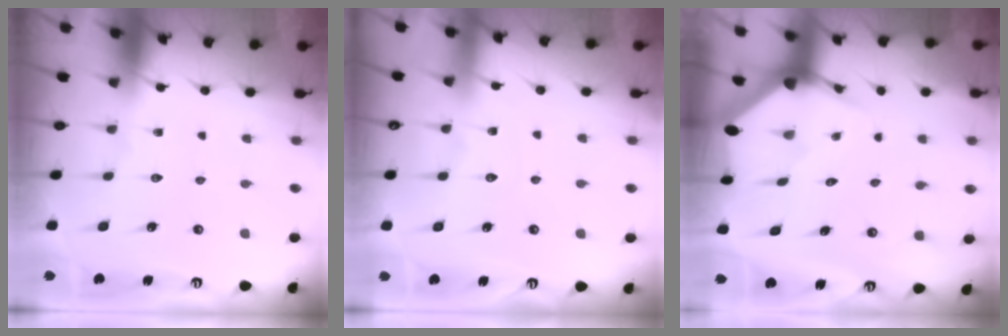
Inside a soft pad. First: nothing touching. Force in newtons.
{"total": 3.6, "press": 3.6, "slide": 0.6}
{"total": 2.9, "press": 2.9, "slide": 0.2}